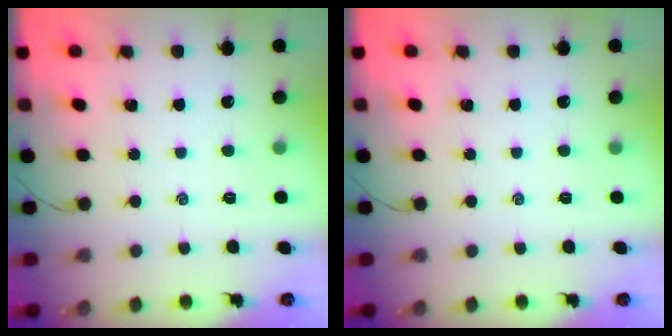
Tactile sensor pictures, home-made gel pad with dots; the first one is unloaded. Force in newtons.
{"total": 0.0}